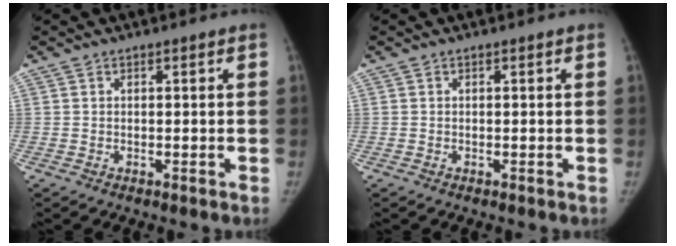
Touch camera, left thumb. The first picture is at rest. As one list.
[{"total": 0.0}]